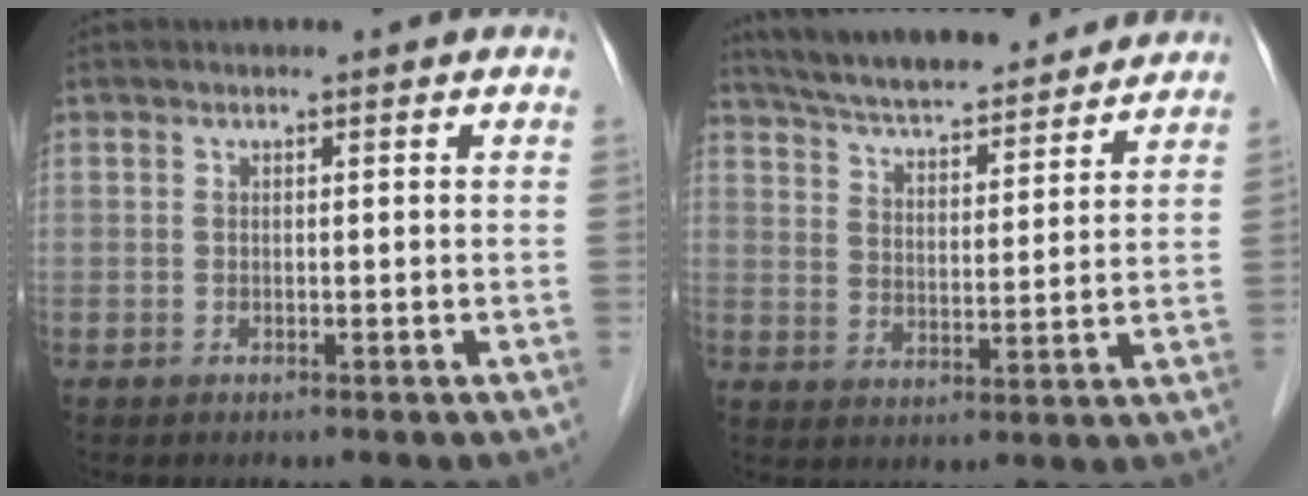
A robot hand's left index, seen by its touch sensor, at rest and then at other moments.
{"total": 18.5, "force": [16.9, 3.3, 7.0], "torque": [-0.116, 0.025, 0.251]}